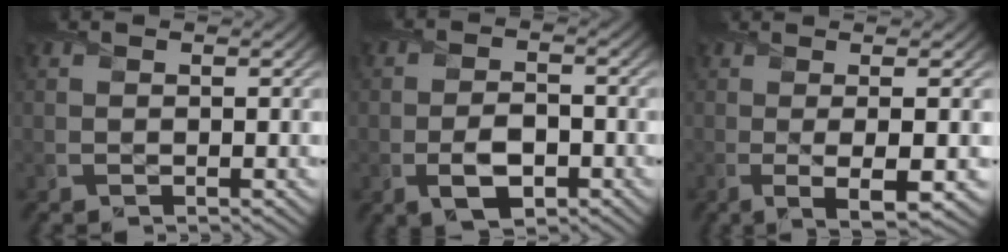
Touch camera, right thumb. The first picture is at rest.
{"total": 5.0, "force": [-2.0, 2.7, 3.6], "torque": [-0.071, -0.008, -0.038]}
{"total": 6.9, "force": [-0.5, 1.4, 6.7], "torque": [-0.109, 0.001, -0.007]}